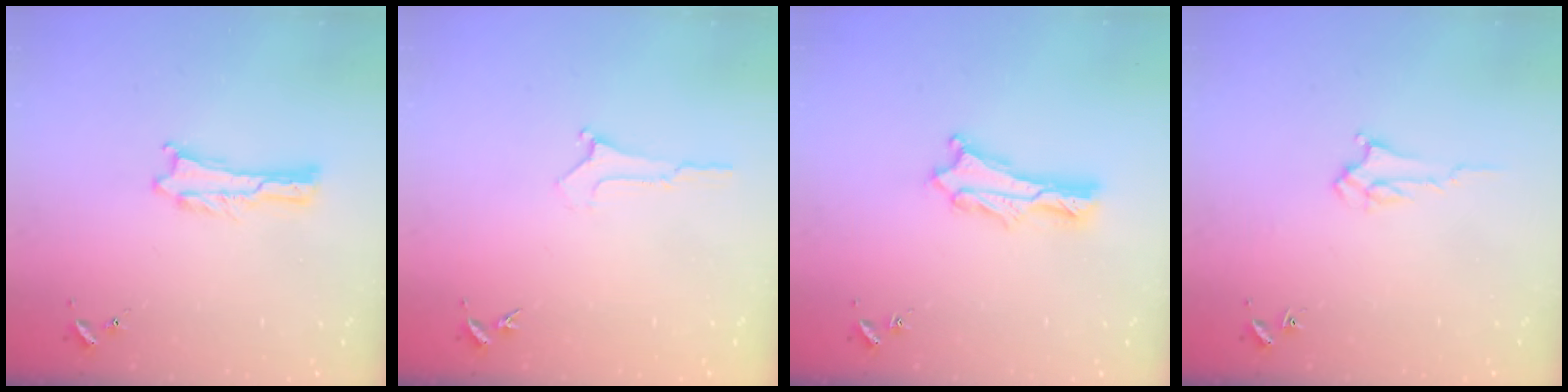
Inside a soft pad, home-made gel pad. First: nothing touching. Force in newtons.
{"total": 0.0}
{"total": 1.5, "press": 1.4, "slide": 0.2}
{"total": 2.8, "press": 2.8, "slide": 0.4}